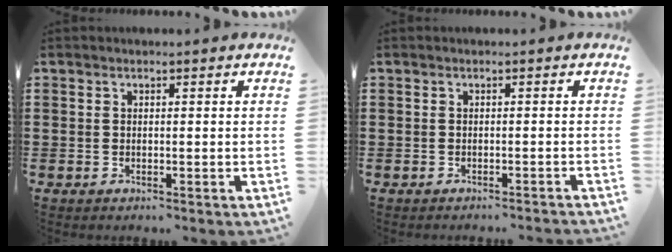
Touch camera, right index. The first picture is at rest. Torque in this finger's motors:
{"motor_torque": [0.14, -0.12, -0.10, -0.01]}